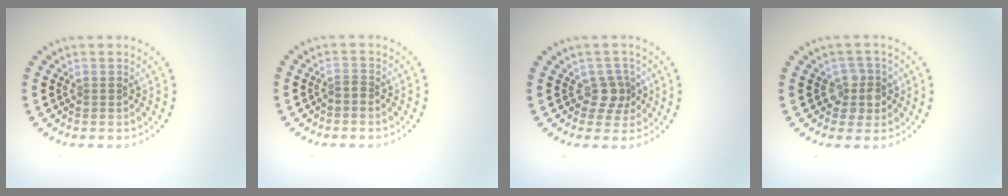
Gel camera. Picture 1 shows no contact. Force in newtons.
{"total": 0.6, "press": 0.3, "slide": 0.5}
{"total": 2.0, "press": 1.5, "slide": 1.3}
{"total": 2.4, "press": 2.2, "slide": 1.1}